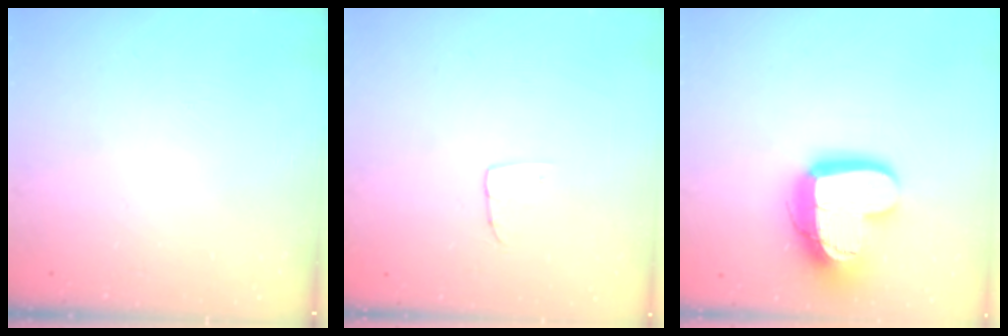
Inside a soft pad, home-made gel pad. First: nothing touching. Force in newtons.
{"total": 2.9, "press": 2.9, "slide": 0.1}
{"total": 16.8, "press": 16.7, "slide": 1.5}